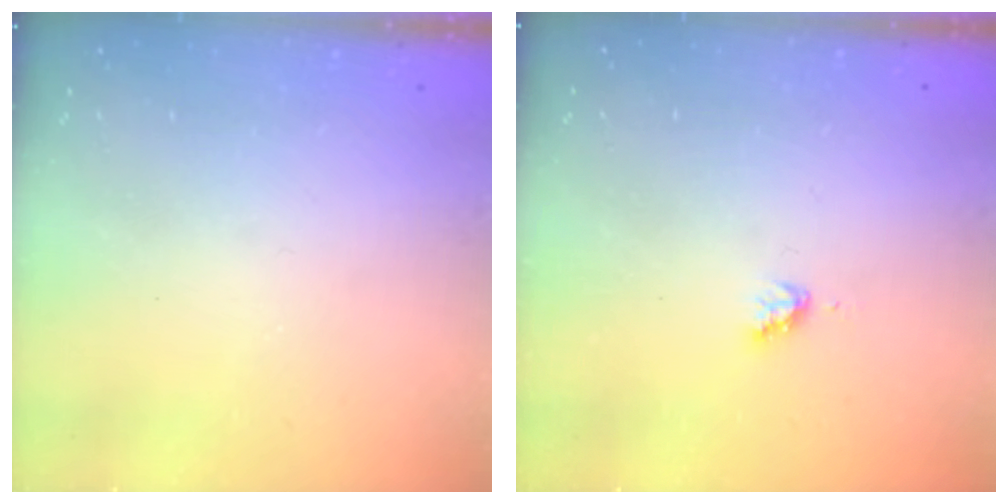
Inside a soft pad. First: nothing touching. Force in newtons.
{"total": 2.8, "press": 2.8, "slide": 0.3}